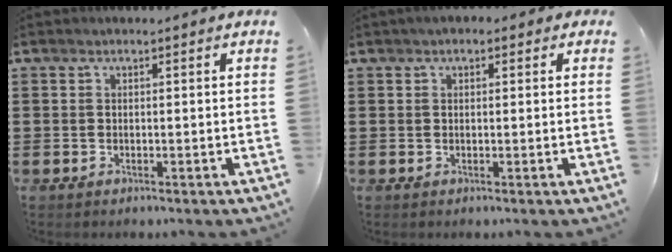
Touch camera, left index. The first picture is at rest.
{"total": 1.3, "force": [0.4, 1.0, 0.8], "torque": [-0.017, 0.008, 0.007]}